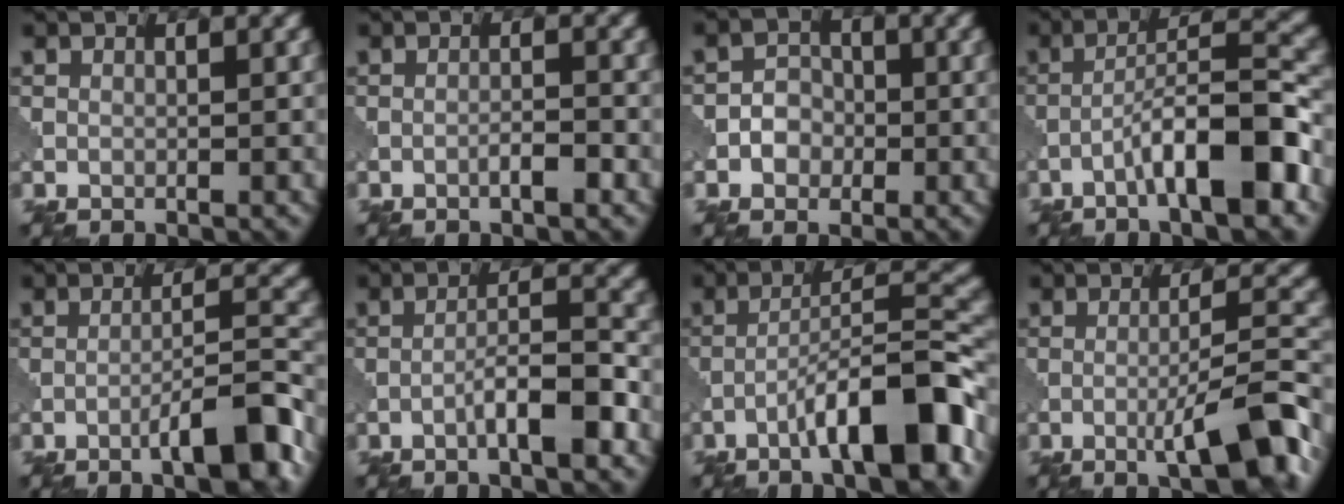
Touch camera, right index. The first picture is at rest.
{"total": 1.6, "force": [-0.9, 0.2, 1.3], "torque": [-0.021, 0.005, -0.018]}
{"total": 2.2, "force": [-0.7, 1.9, 0.8], "torque": [0.002, 0.004, -0.020]}
{"total": 7.9, "force": [-3.9, 1.3, 6.8], "torque": [-0.108, 0.024, -0.068]}
{"total": 6.1, "force": [-3.8, 0.9, 4.7], "torque": [-0.064, 0.016, -0.063]}
{"total": 4.6, "force": [-2.3, 0.7, 4.0], "torque": [-0.065, 0.015, -0.044]}
{"total": 9.6, "force": [-5.4, 1.6, 7.8], "torque": [-0.116, 0.024, -0.089]}
{"total": 7.3, "force": [-3.5, 1.0, 6.3], "torque": [-0.092, 0.013, -0.059]}